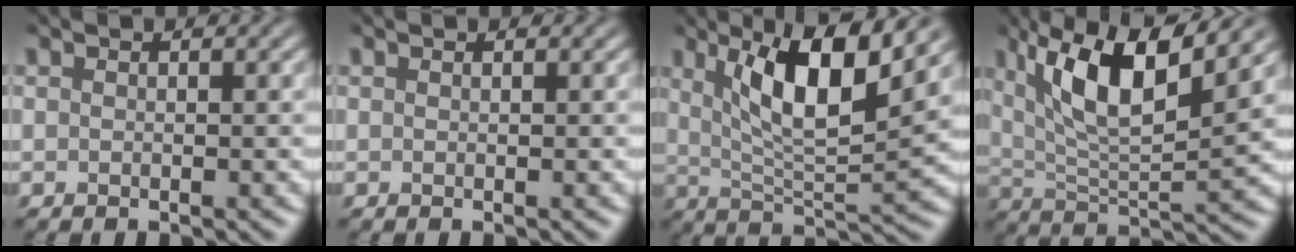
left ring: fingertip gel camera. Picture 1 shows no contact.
{"total": 0.0}
{"total": 8.2, "force": [3.4, 2.1, 7.2], "torque": [-0.119, -0.007, 0.060]}
{"total": 9.1, "force": [4.1, 2.7, 7.7], "torque": [-0.139, -0.002, 0.075]}